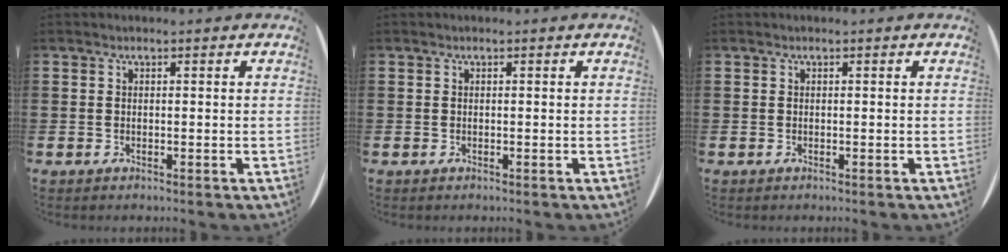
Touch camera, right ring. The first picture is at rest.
{"total": 0.0}
{"total": 0.0}